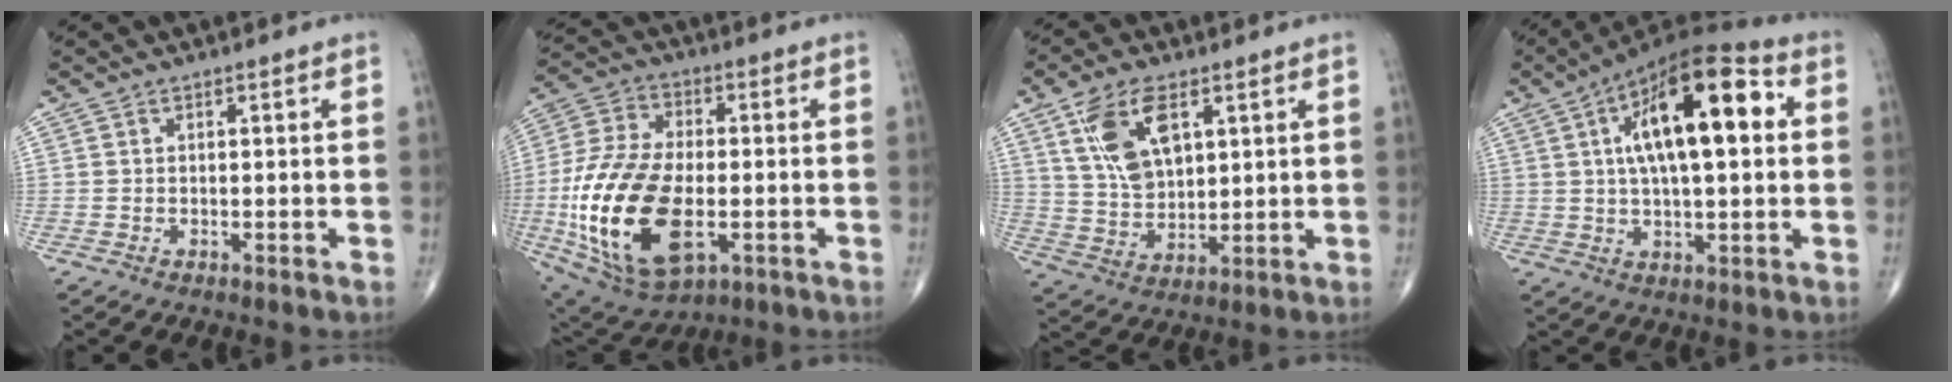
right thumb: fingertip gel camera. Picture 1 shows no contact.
{"total": 23.1, "force": [-4.6, 12.2, 19.1], "torque": [-0.390, -0.003, -0.067]}
{"total": 11.9, "force": [5.1, 6.2, 8.8], "torque": [-0.155, -0.017, 0.106]}
{"total": 19.4, "force": [4.2, 7.6, 17.4], "torque": [-0.266, 0.022, 0.057]}